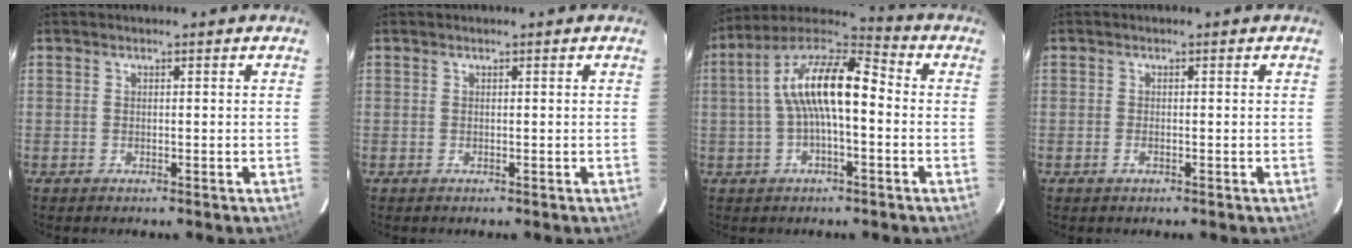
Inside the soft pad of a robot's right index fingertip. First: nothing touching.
{"total": 0.0}
{"total": 13.8, "force": [-0.3, 4.9, 12.9], "torque": [-0.242, 0.026, -0.014]}
{"total": 1.2, "force": [-0.7, 0.6, 0.8], "torque": [-0.017, 0.001, -0.012]}